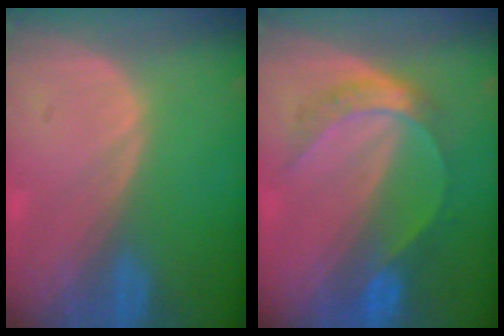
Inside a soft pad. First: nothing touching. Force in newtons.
{"total": 5.6, "press": 5.6, "slide": 0.2}